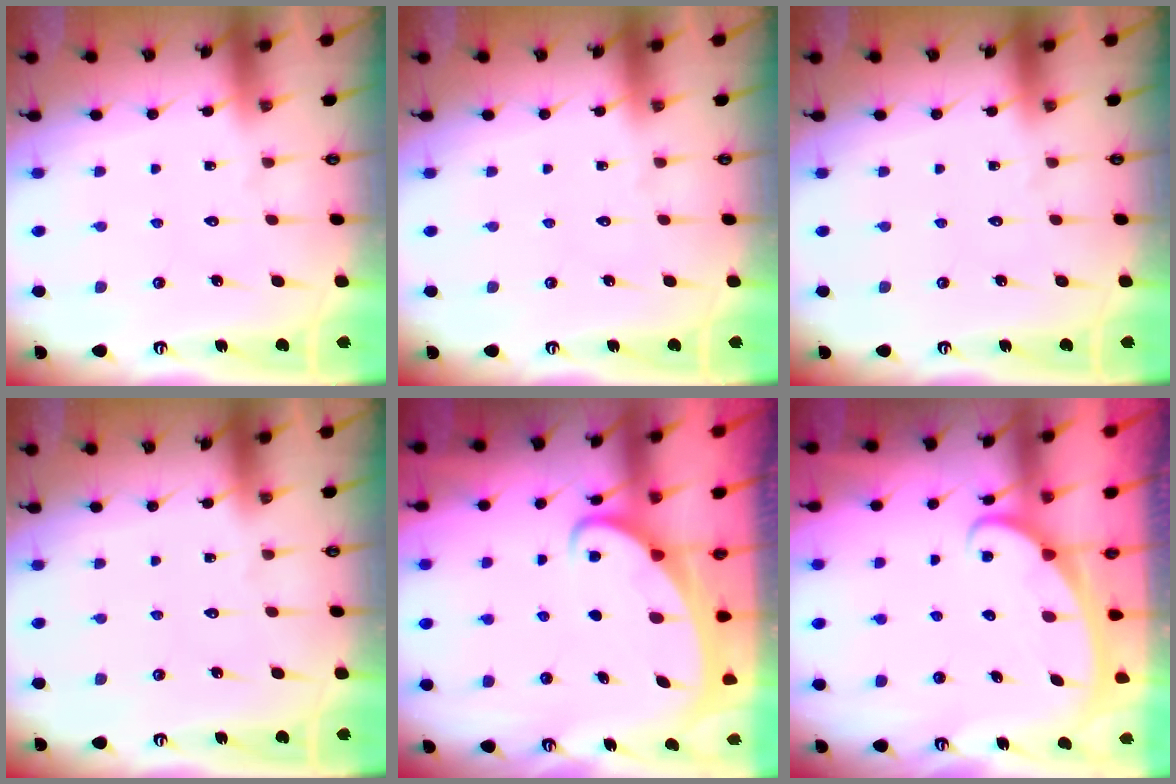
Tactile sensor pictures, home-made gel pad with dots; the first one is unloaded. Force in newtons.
{"total": 0.0}
{"total": 0.0}
{"total": 0.0}
{"total": 2.8, "press": 2.7, "slide": 0.3}
{"total": 2.5, "press": 2.5, "slide": 0.4}